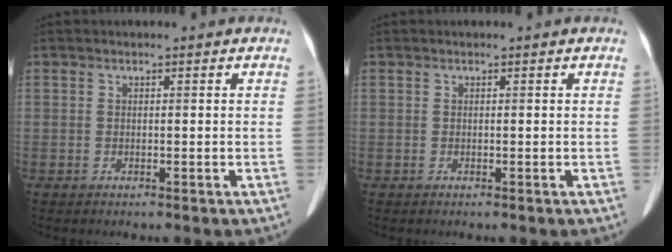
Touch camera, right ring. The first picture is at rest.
{"total": 0.0}